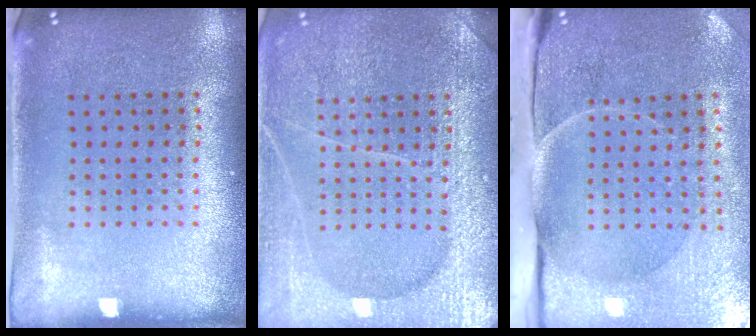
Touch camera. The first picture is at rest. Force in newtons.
{"total": 4.9, "press": 4.9, "slide": 0.5}
{"total": 4.9, "press": 4.0, "slide": 2.9}